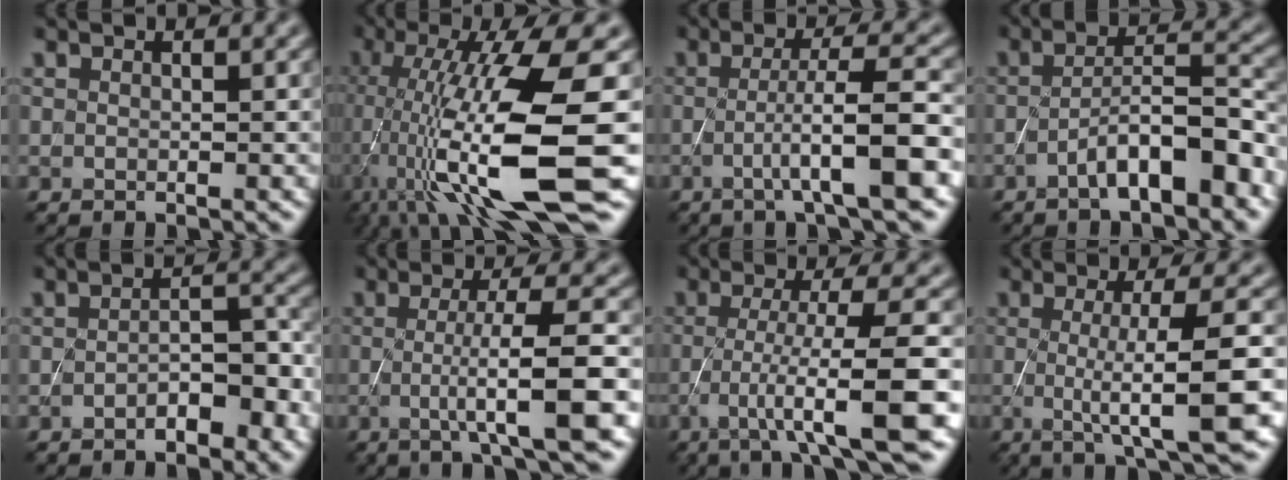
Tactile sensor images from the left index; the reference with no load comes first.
{"total": 13.6, "force": [-2.5, 3.2, 12.9], "torque": [-0.240, -0.010, -0.034]}
{"total": 6.2, "force": [-1.7, 0.7, 5.9], "torque": [-0.092, 0.007, -0.032]}
{"total": 6.3, "force": [-3.3, 1.4, 5.1], "torque": [-0.086, 0.018, -0.054]}
{"total": 3.5, "force": [-1.9, 1.2, 2.8], "torque": [-0.046, 0.008, -0.026]}
{"total": 7.1, "force": [-1.3, 1.0, 6.9], "torque": [-0.108, 0.004, -0.022]}
{"total": 8.2, "force": [-3.3, 0.9, 7.4], "torque": [-0.118, 0.004, -0.054]}
{"total": 7.8, "force": [-0.8, 1.5, 7.7], "torque": [-0.112, -0.006, -0.009]}